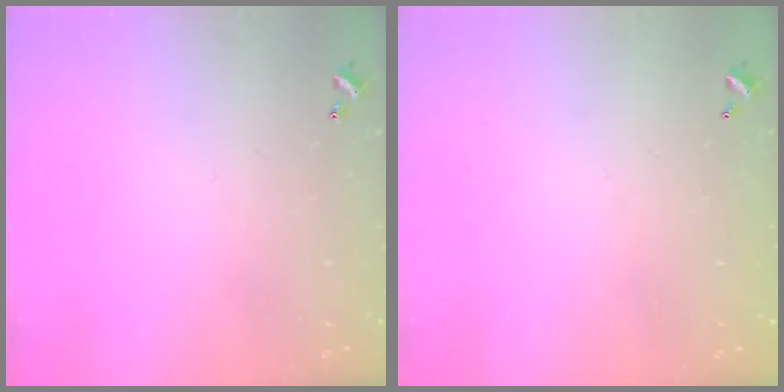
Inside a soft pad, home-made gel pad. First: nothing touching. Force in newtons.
{"total": 2.7, "press": 2.7, "slide": 0.1}